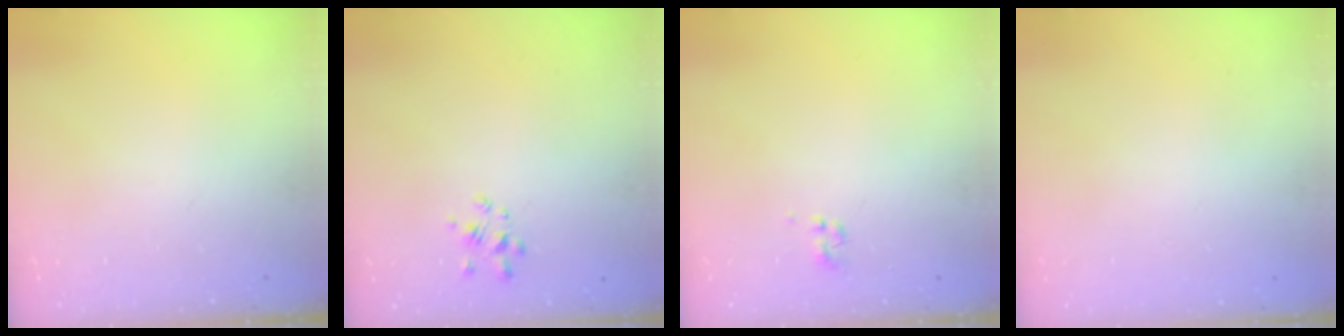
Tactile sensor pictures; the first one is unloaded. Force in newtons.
{"total": 2.7, "press": 2.4, "slide": 1.2}
{"total": 0.0}
{"total": 1.8, "press": 1.8, "slide": 0.2}